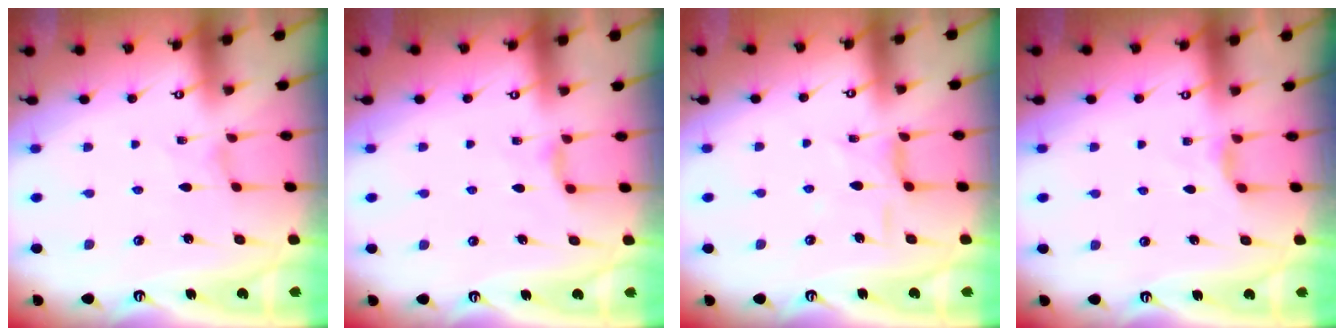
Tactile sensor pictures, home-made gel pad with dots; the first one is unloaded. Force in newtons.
{"total": 3.8, "press": 3.7, "slide": 0.6}
{"total": 7.8, "press": 7.8, "slide": 0.5}
{"total": 4.2, "press": 4.1, "slide": 0.7}